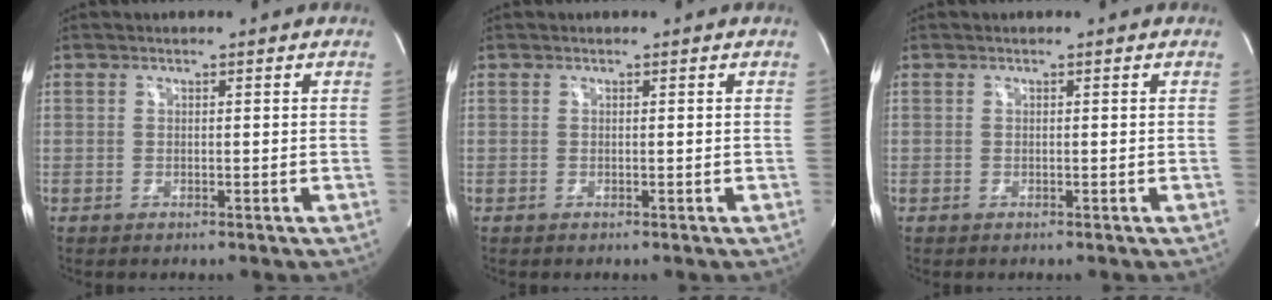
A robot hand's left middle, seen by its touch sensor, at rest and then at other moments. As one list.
[{"total": 0.0}, {"total": 0.0}]